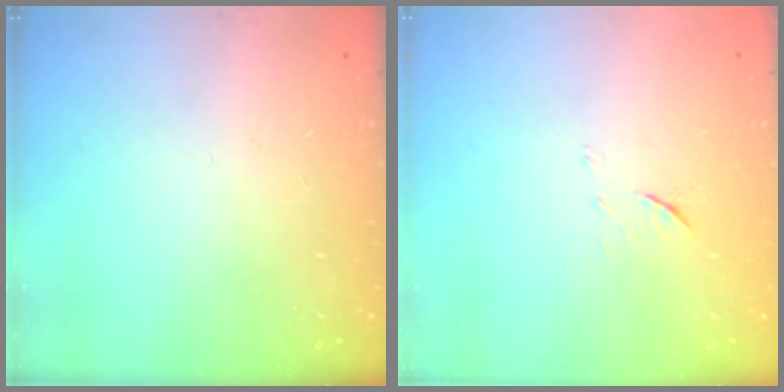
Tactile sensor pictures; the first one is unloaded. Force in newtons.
{"total": 5.4, "press": 5.2, "slide": 1.2}